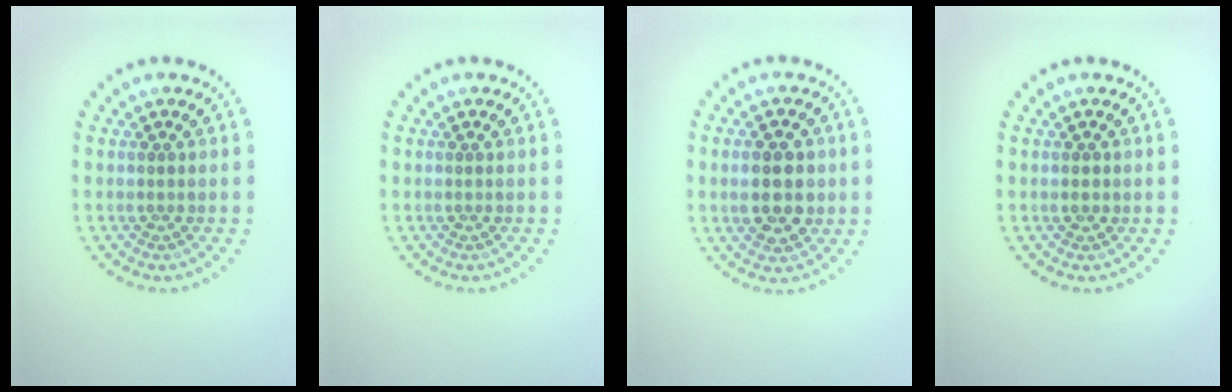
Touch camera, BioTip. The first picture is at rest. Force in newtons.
{"total": 0.0}
{"total": 5.0, "press": 5.0, "slide": 0.3}
{"total": 1.4, "press": 1.4, "slide": 0.1}